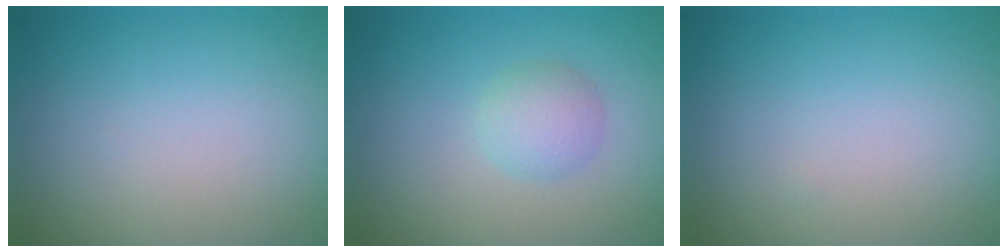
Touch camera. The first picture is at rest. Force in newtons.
{"total": 2.1, "press": 2.1, "slide": 0.1}
{"total": 0.0}